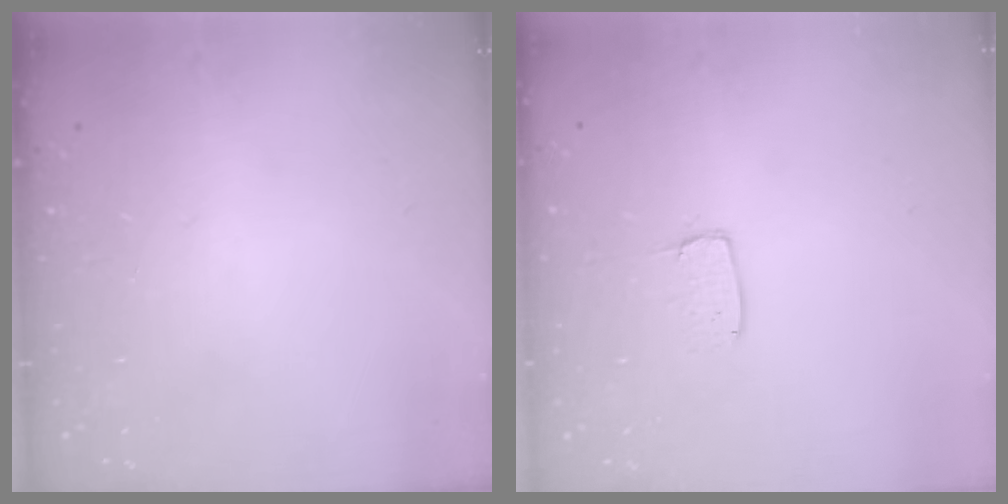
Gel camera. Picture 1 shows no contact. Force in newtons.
{"total": 3.7, "press": 3.7, "slide": 0.3}